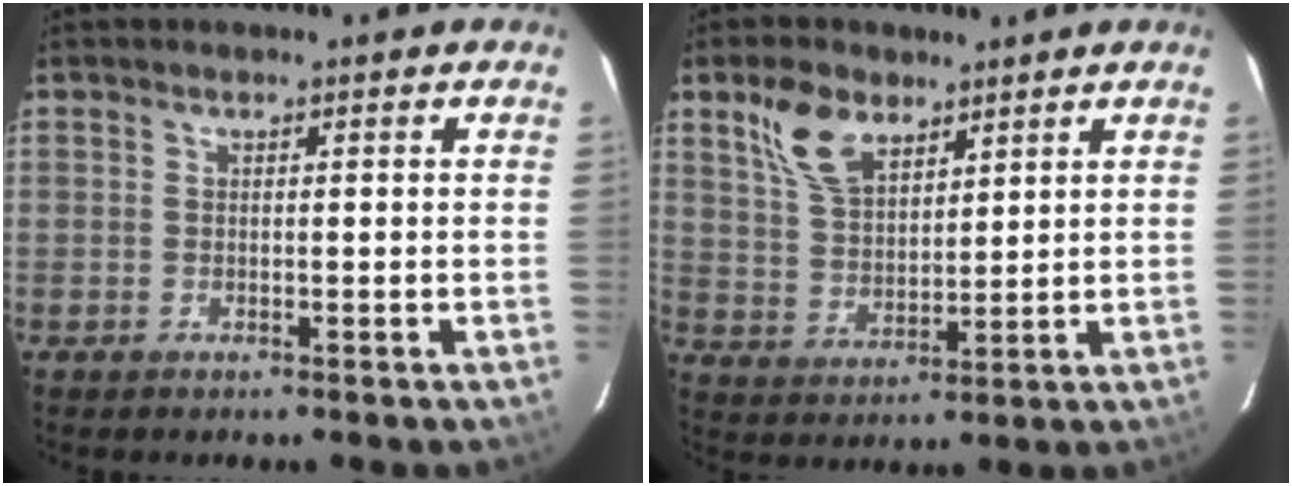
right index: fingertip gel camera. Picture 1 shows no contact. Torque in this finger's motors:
{"motor_torque": [0.51, 0.40, 0.42, 0.08]}